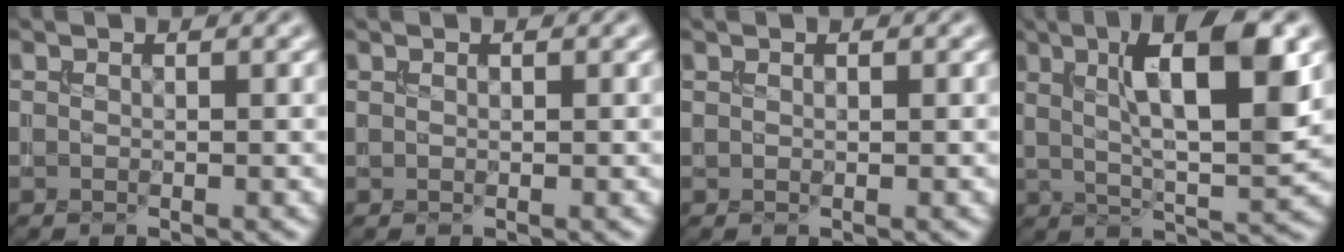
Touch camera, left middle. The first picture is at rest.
{"total": 0.0}
{"total": 0.0}
{"total": 9.7, "force": [3.1, 2.4, 8.9], "torque": [-0.138, 0.003, 0.052]}